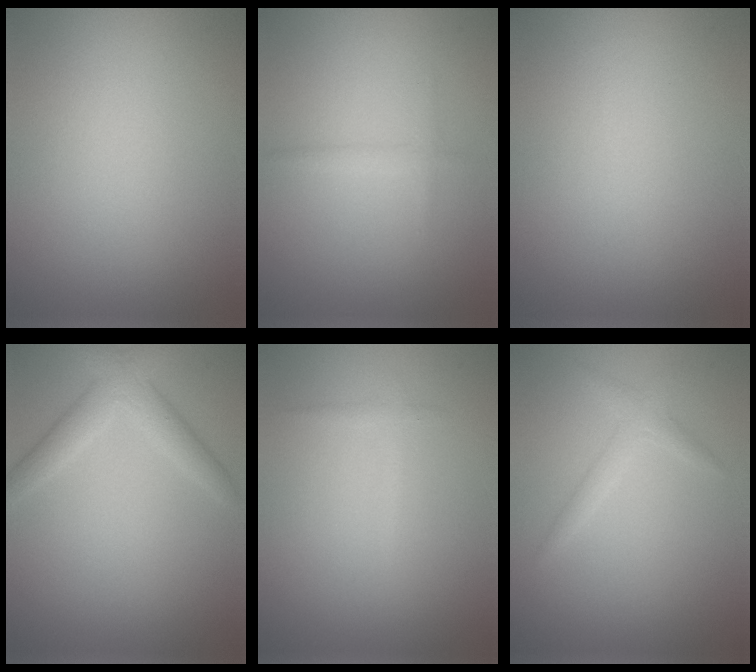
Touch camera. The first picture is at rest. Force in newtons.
{"total": 0.9, "press": 0.9, "slide": 0.0}
{"total": 0.0}
{"total": 3.1, "press": 3.1, "slide": 0.2}
{"total": 0.8, "press": 0.8, "slide": 0.0}
{"total": 1.5, "press": 1.5, "slide": 0.1}